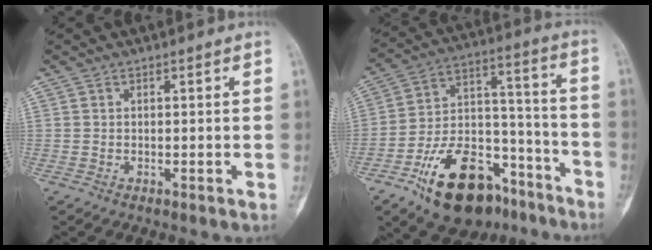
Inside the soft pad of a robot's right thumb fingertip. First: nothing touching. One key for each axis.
{"total": 21.9, "fx": -13.4, "fy": 12.0, "fz": 12.6, "tx": -0.191, "ty": 0.090, "tz": -0.217}